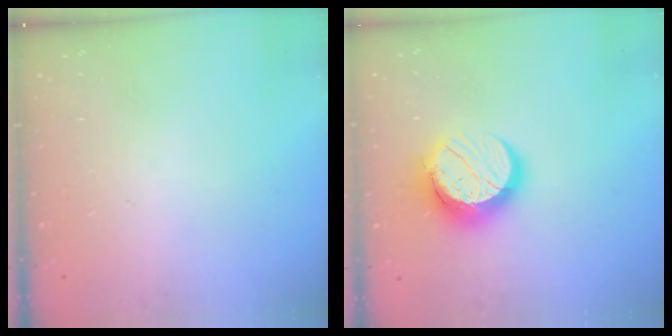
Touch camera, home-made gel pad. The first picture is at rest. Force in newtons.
{"total": 12.4, "press": 12.4, "slide": 1.0}